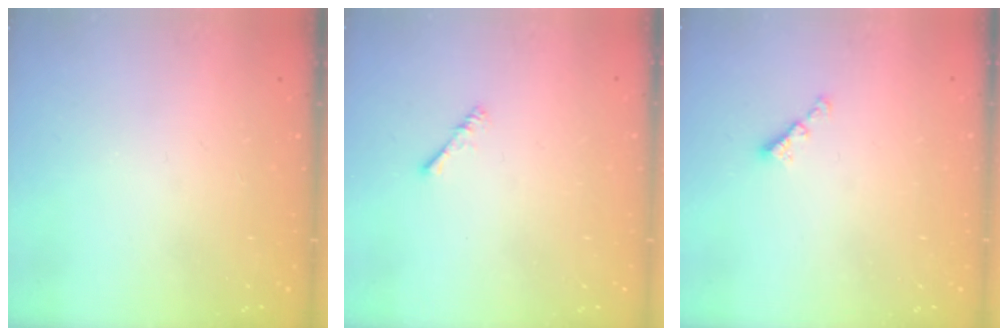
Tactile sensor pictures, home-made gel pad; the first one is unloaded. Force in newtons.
{"total": 1.5, "press": 1.4, "slide": 0.3}
{"total": 2.5, "press": 2.5, "slide": 0.4}